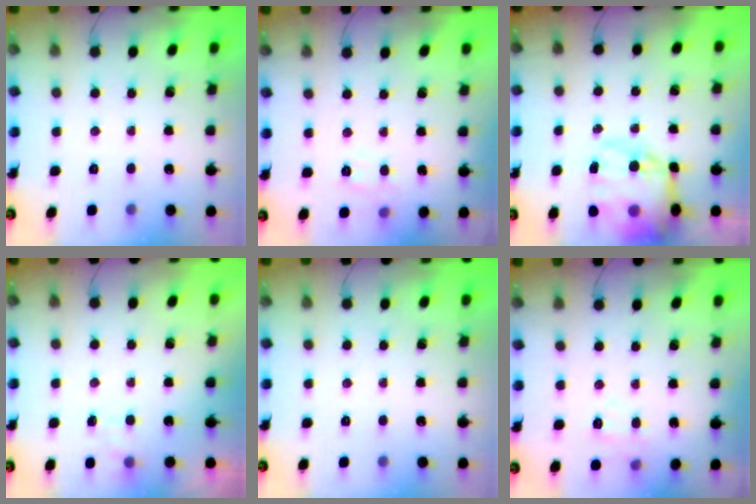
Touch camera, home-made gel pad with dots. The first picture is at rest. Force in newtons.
{"total": 6.4, "press": 6.3, "slide": 1.1}
{"total": 18.3, "press": 17.8, "slide": 4.2}
{"total": 2.5, "press": 1.9, "slide": 1.6}
{"total": 0.0}
{"total": 5.1, "press": 4.9, "slide": 1.3}